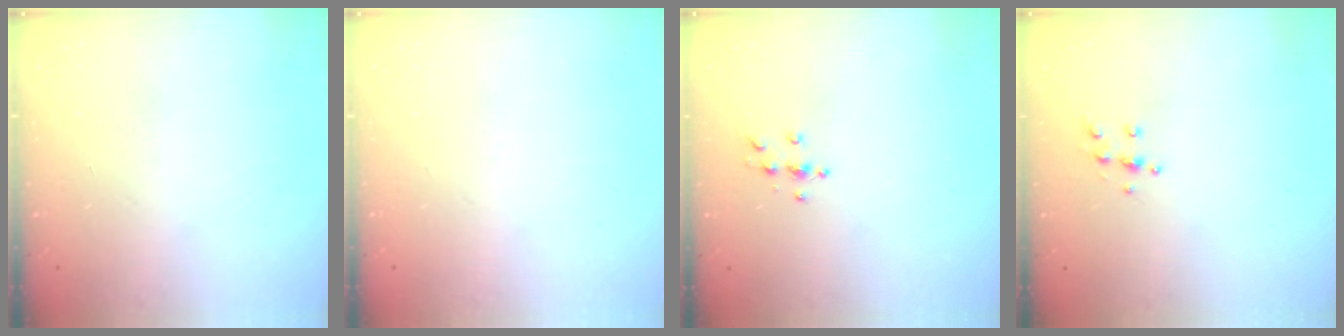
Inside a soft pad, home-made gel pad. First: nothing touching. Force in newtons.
{"total": 0.6, "press": 0.0, "slide": 0.6}
{"total": 4.6, "press": 4.5, "slide": 0.5}
{"total": 5.2, "press": 5.2, "slide": 0.6}